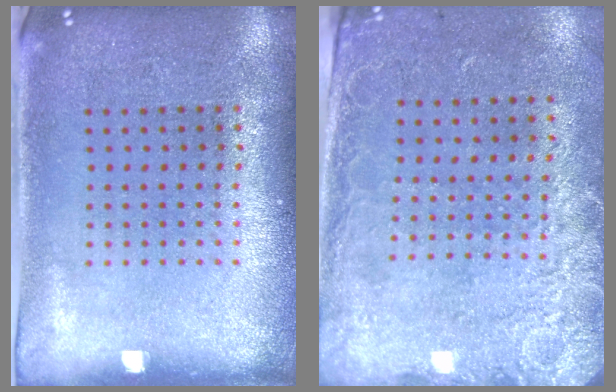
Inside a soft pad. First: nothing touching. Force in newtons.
{"total": 2.6, "press": 2.0, "slide": 1.7}